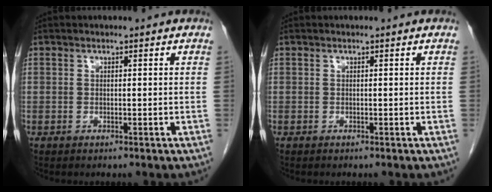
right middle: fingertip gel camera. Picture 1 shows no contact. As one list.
[{"total": 0.0}]